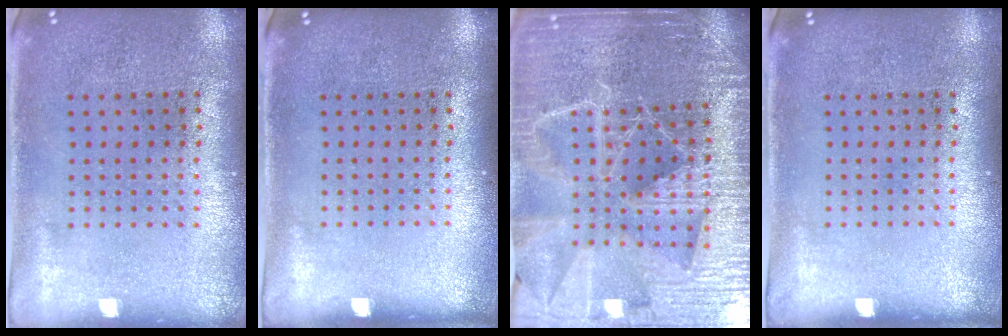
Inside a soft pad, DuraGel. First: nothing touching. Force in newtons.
{"total": 0.0}
{"total": 5.3, "press": 4.8, "slide": 2.3}
{"total": 0.0}